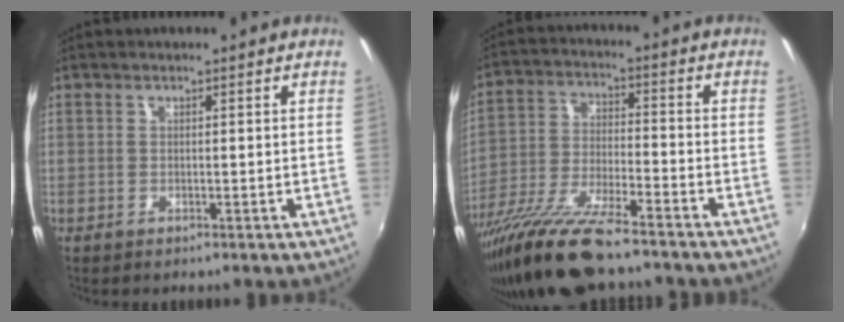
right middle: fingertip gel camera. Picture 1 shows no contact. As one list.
[{"total": 16.0, "force": [-12.6, 2.5, 9.5], "torque": [-0.196, -0.037, -0.233]}]